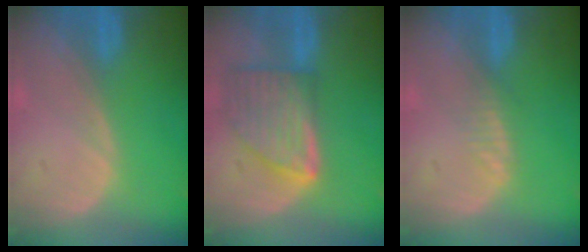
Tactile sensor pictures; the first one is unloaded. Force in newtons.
{"total": 8.2, "press": 7.3, "slide": 3.7}
{"total": 1.6, "press": 1.6, "slide": 0.1}